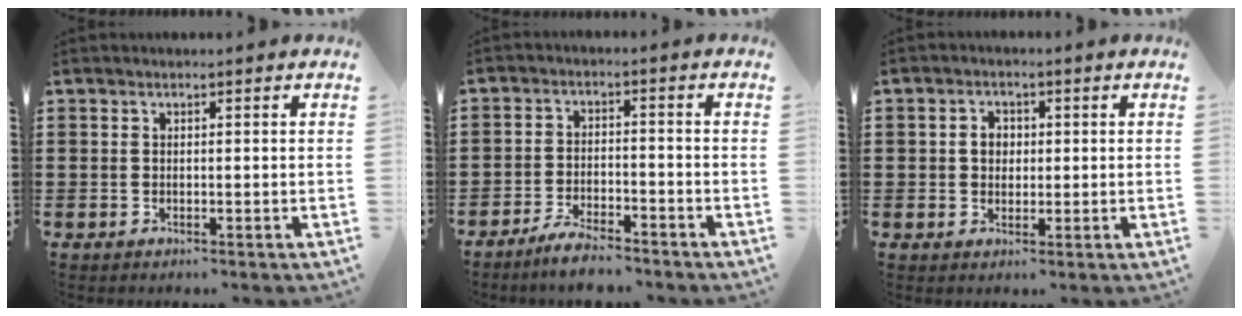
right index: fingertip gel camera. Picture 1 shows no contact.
{"total": 4.4, "force": [-4.2, 0.3, 1.4], "torque": [-0.033, 0.002, -0.084]}
{"total": 2.5, "force": [0.2, 2.1, 1.5], "torque": [-0.035, 0.009, 0.002]}